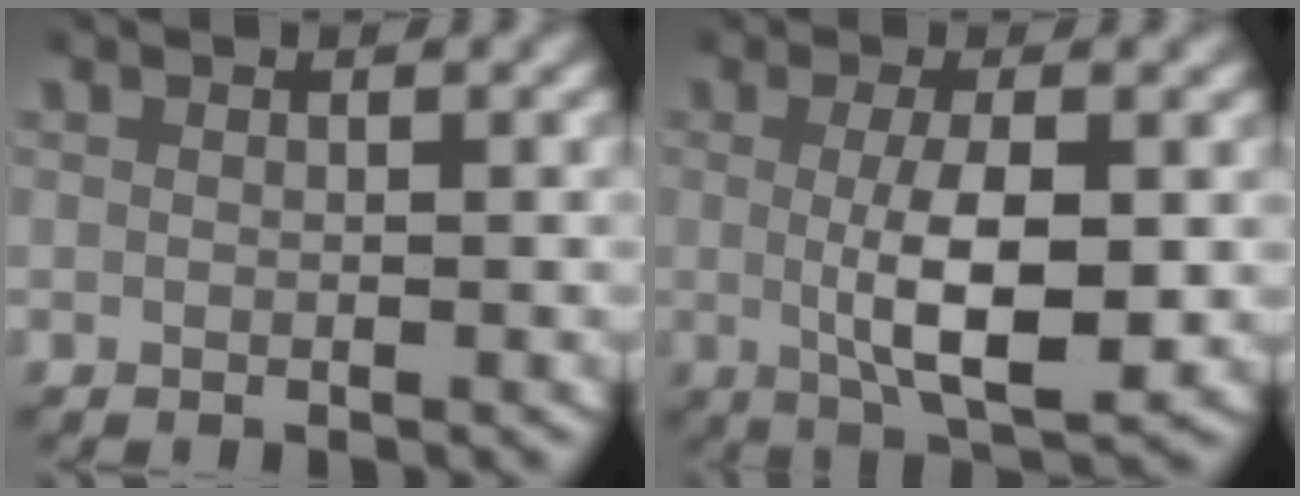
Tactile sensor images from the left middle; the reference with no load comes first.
{"total": 6.1, "force": [-0.3, 2.0, 5.7], "torque": [-0.098, -0.012, -0.001]}